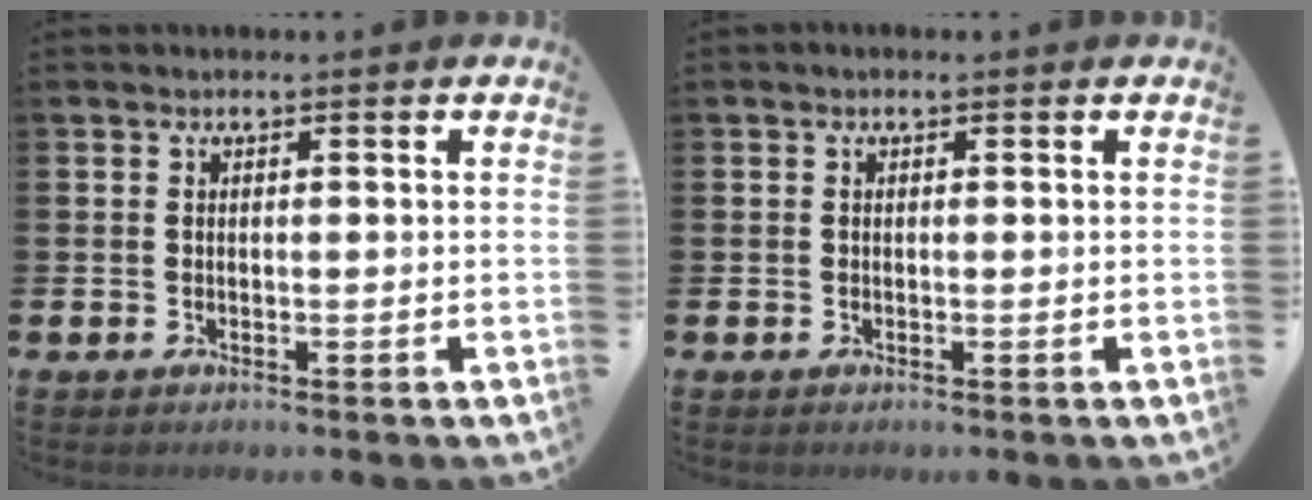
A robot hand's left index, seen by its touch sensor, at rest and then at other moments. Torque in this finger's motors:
{"motor_torque": [0.69, -0.61, 0.02, 0.02]}